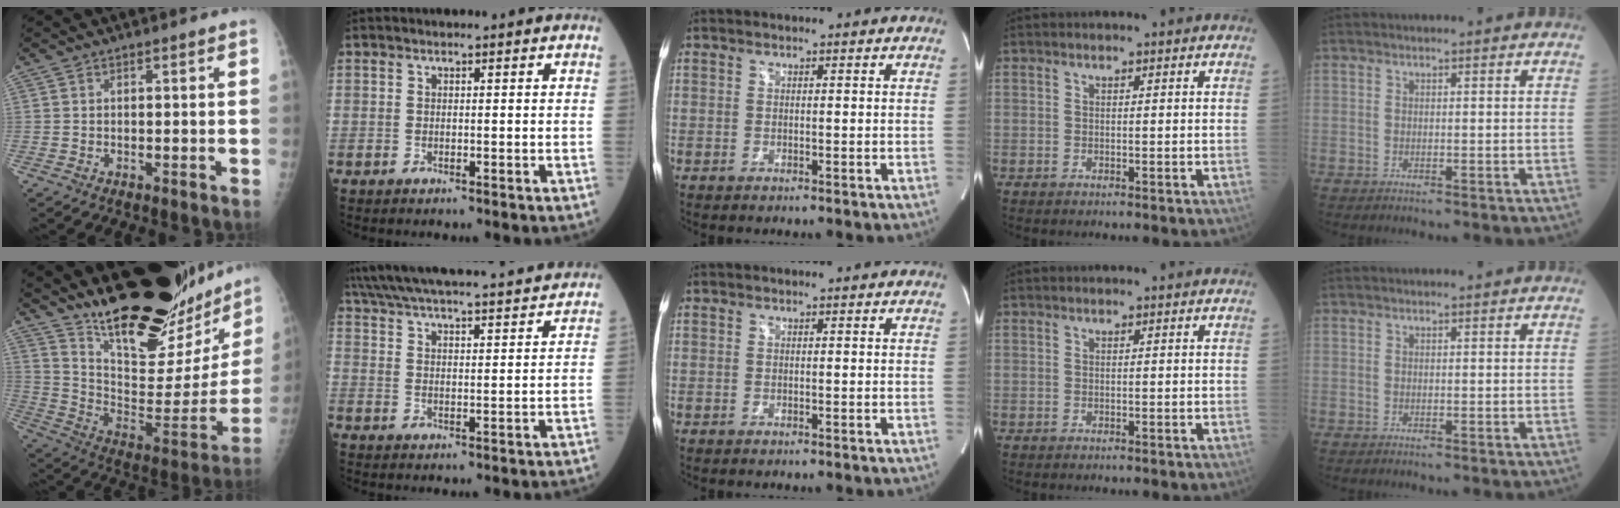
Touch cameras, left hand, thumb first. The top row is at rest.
{"thumb": {"total": 29.8, "force": [23.7, 8.7, 15.8], "torque": [-0.213, -0.132, 0.353]}, "index": {"total": 28.6, "force": [26.5, 2.0, 10.7], "torque": [-0.195, -0.004, 0.361]}}